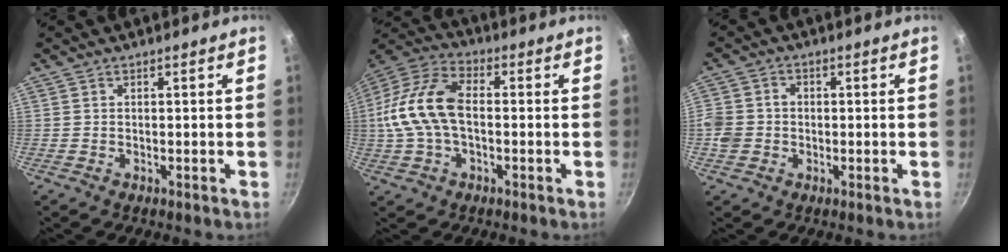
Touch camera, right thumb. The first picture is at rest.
{"total": 14.5, "force": [-0.6, 8.4, 11.7], "torque": [-0.226, 0.040, -0.027]}
{"total": 5.4, "force": [-1.1, 4.7, 2.4], "torque": [-0.039, 0.011, -0.028]}